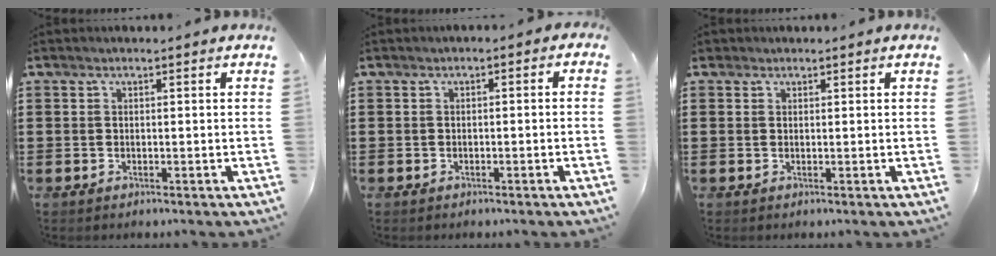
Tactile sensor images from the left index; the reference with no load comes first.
{"total": 1.0, "force": [-0.8, 0.5, 0.2], "torque": [-0.008, 0.002, -0.018]}
{"total": 0.9, "force": [0.6, 0.6, 0.1], "torque": [-0.006, 0.005, 0.011]}